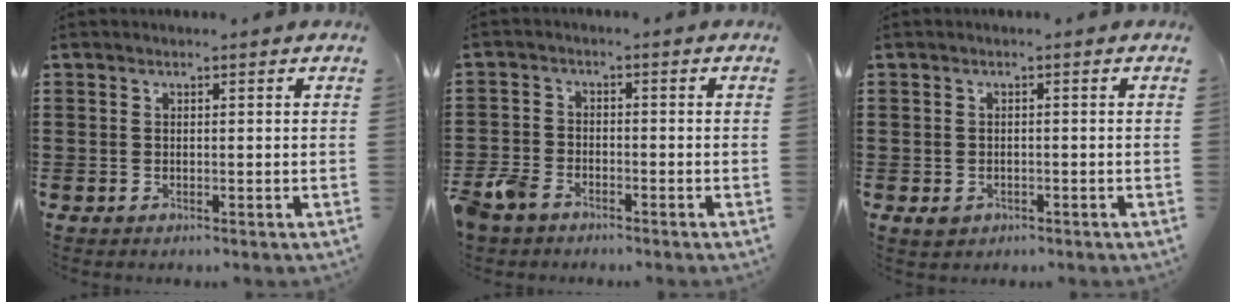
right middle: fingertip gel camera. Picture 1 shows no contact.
{"total": 4.0, "force": [-3.4, 1.8, 1.2], "torque": [-0.049, -0.003, -0.075]}
{"total": 1.1, "force": [-0.6, 0.8, 0.5], "torque": [-0.015, -0.001, -0.013]}